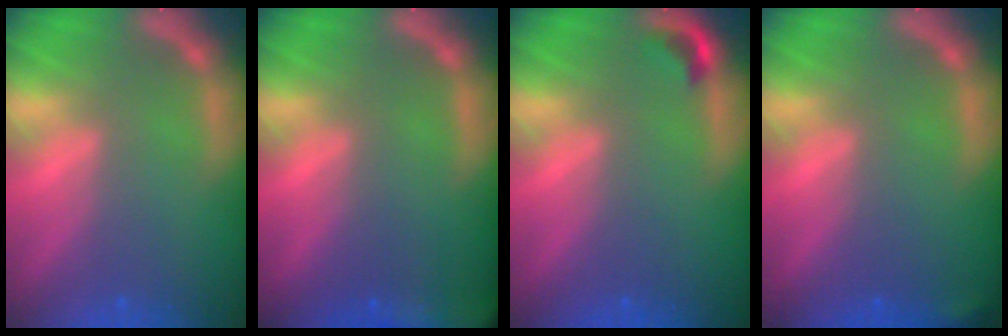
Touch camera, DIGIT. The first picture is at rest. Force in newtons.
{"total": 10.0}
{"total": 1.4}
{"total": 0.9}